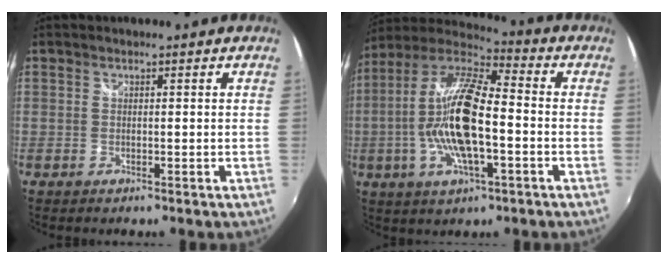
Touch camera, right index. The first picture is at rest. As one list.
[{"total": 17.6, "force": [-2.9, 5.1, 16.6], "torque": [-0.315, -0.002, -0.062]}]